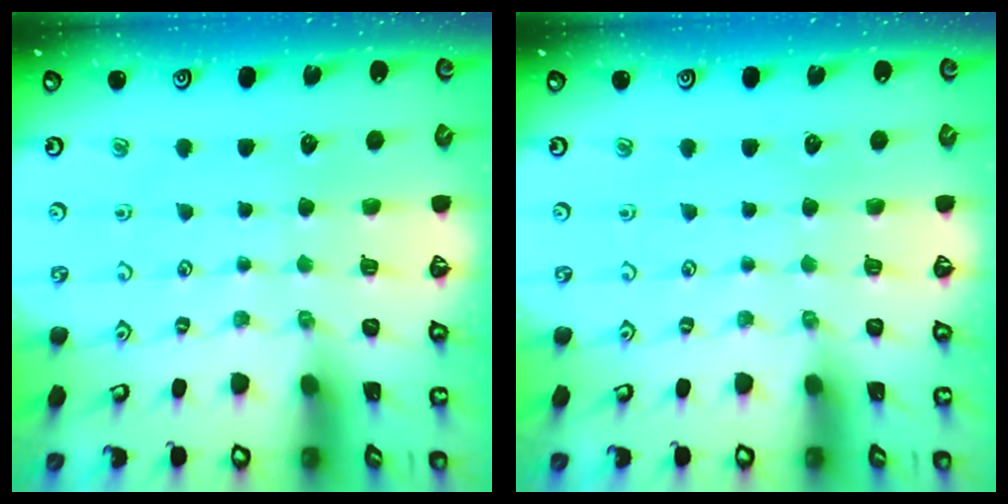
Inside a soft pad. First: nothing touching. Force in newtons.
{"total": 0.0}